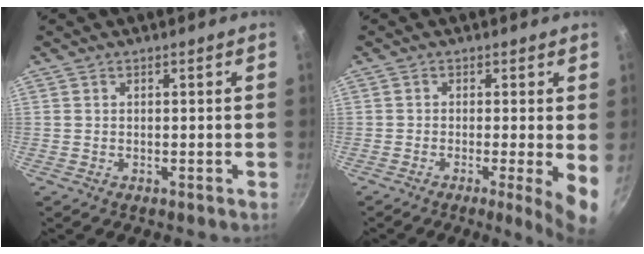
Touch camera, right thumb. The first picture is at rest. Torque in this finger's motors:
{"motor_torque": [0.67, -0.19, 1.06, -0.28, 0.23]}